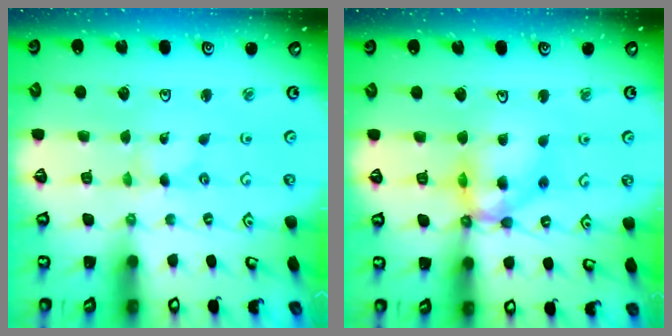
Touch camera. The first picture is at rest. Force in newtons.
{"total": 13.3, "press": 13.2, "slide": 1.6}